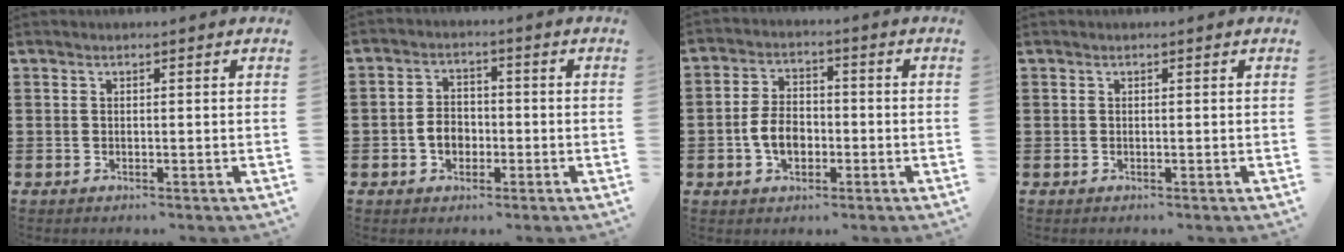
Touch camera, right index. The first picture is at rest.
{"total": 3.6, "force": [-1.1, 2.7, 2.3], "torque": [-0.046, 0.006, -0.021]}
{"total": 5.5, "force": [-1.5, 3.5, 4.0], "torque": [-0.096, 0.003, -0.032]}
{"total": 0.0}